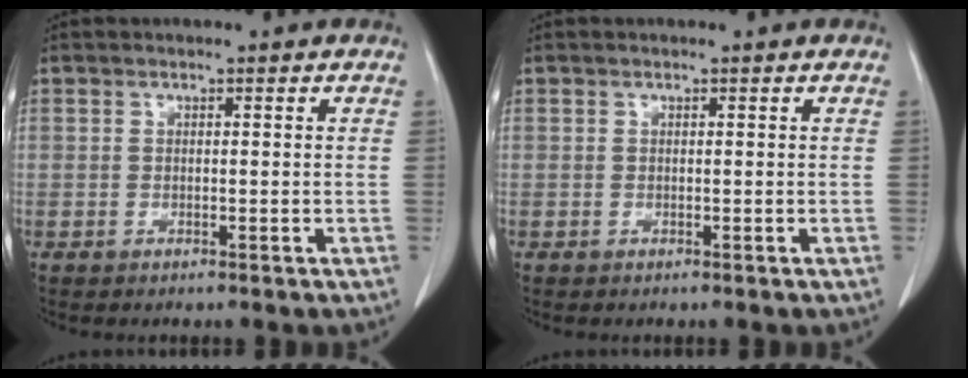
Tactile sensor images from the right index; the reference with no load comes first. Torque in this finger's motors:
{"motor_torque": [0.00, 0.00, 0.00, 0.00]}